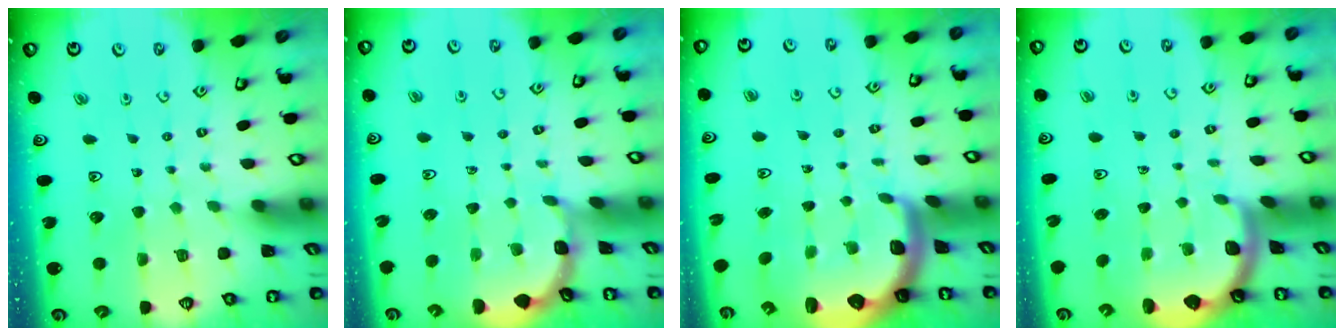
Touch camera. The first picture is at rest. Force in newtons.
{"total": 1.6, "press": 1.5, "slide": 0.1}
{"total": 2.8, "press": 2.5, "slide": 1.4}
{"total": 1.6, "press": 1.6, "slide": 0.1}